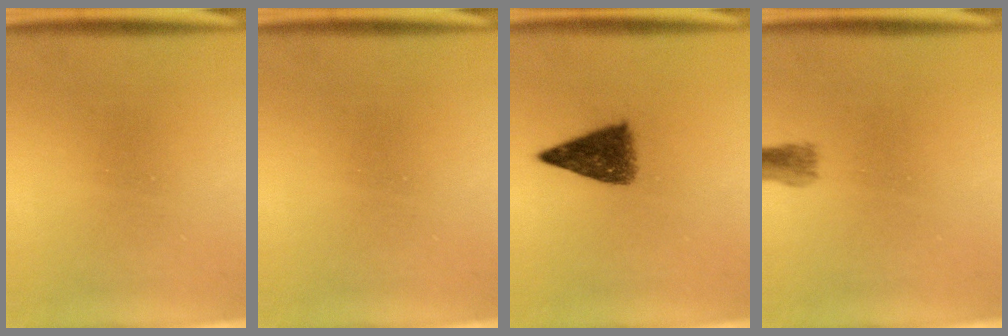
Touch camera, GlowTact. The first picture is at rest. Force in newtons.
{"total": 0.0}
{"total": 6.3}
{"total": 1.8}